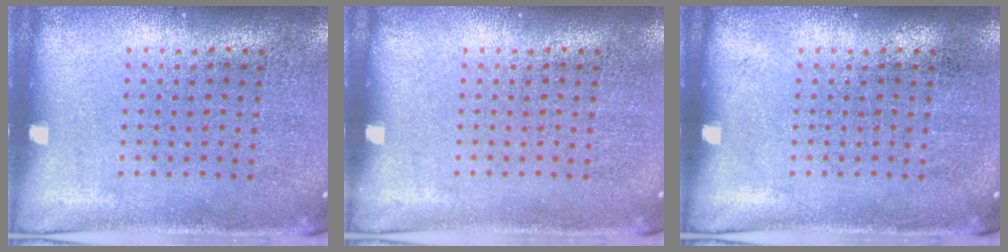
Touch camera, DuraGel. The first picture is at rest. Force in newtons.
{"total": 0.0}
{"total": 0.0}